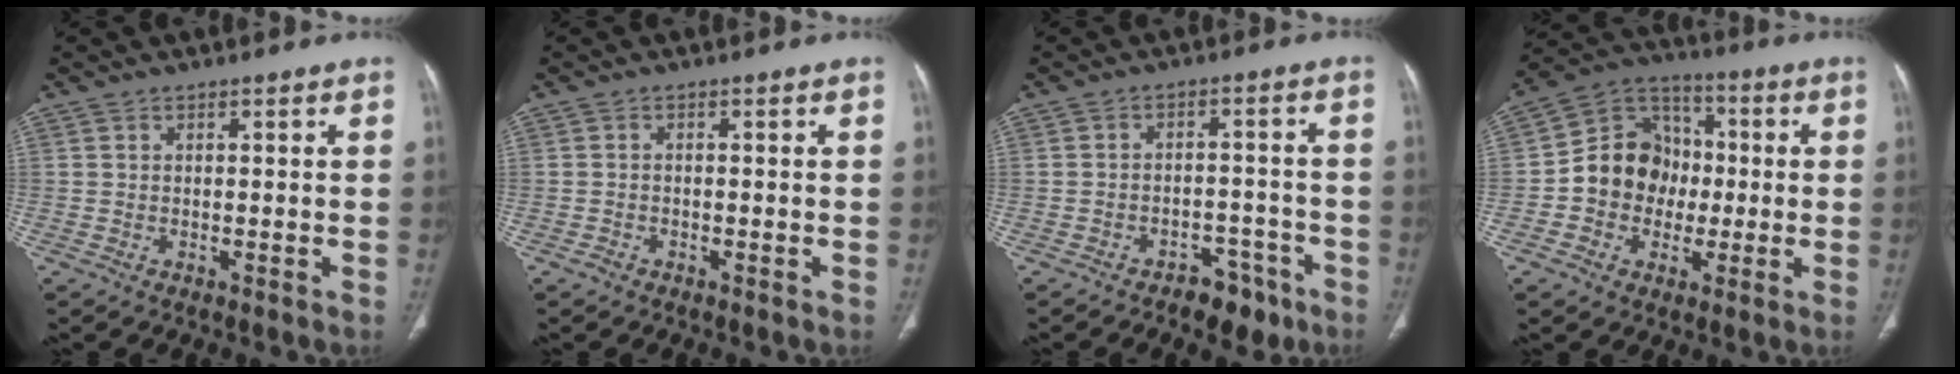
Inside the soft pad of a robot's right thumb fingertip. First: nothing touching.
{"total": 0.9, "force": [-0.7, 0.5, 0.2], "torque": [-0.006, 0.003, -0.014]}
{"total": 6.5, "force": [-4.5, 3.6, 2.9], "torque": [-0.020, 0.038, -0.060]}
{"total": 13.0, "force": [-1.4, 11.4, 6.0], "torque": [-0.057, 0.033, -0.032]}